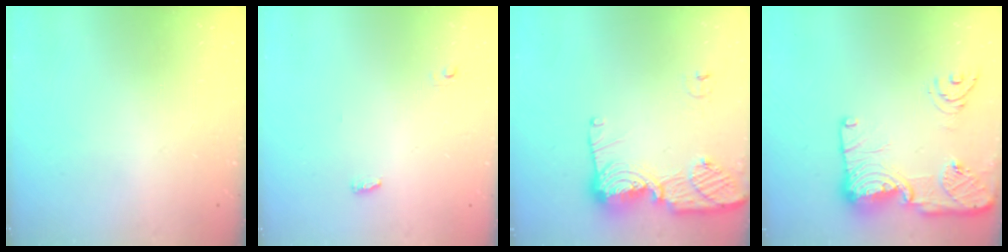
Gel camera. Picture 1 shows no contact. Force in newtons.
{"total": 3.6, "press": 3.4, "slide": 1.0}
{"total": 14.0, "press": 13.9, "slide": 1.4}
{"total": 18.5, "press": 18.4, "slide": 2.0}